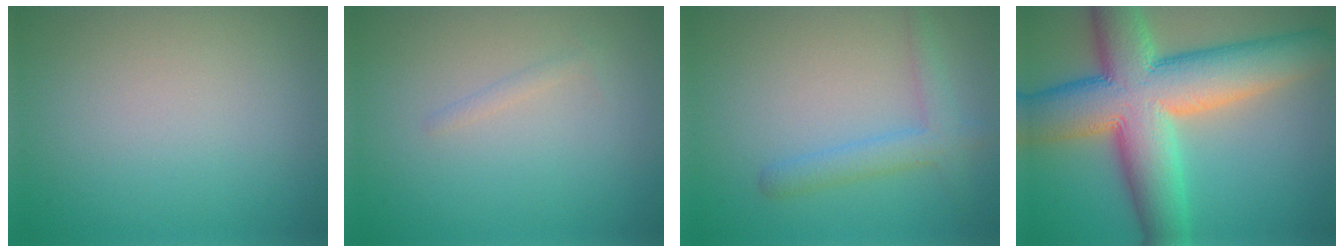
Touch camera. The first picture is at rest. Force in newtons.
{"total": 0.6, "press": 0.6, "slide": 0.0}
{"total": 2.7, "press": 2.7, "slide": 0.1}
{"total": 13.7, "press": 13.7, "slide": 0.6}